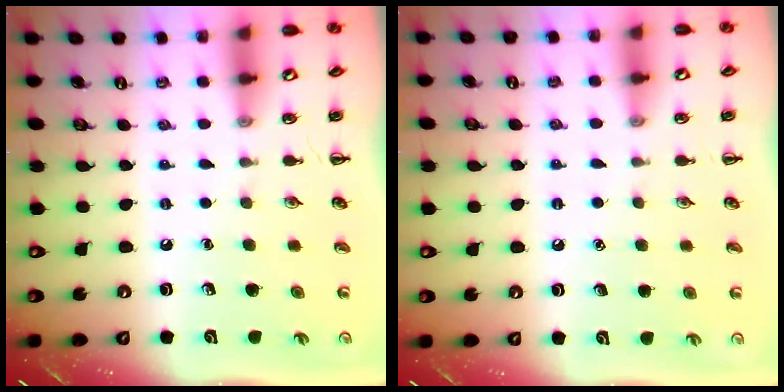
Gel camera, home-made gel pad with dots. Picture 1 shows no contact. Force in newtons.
{"total": 1.4, "press": 1.4, "slide": 0.1}